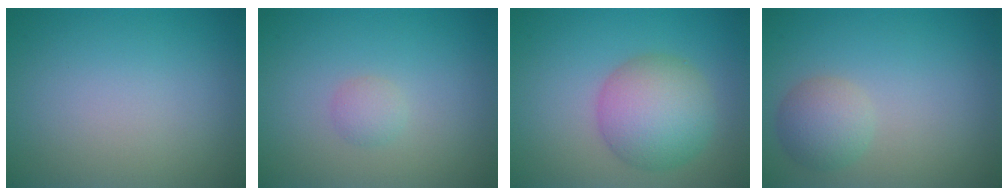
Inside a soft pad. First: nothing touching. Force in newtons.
{"total": 1.1, "press": 1.1, "slide": 0.1}
{"total": 6.2, "press": 6.1, "slide": 0.3}
{"total": 2.7, "press": 2.7, "slide": 0.1}